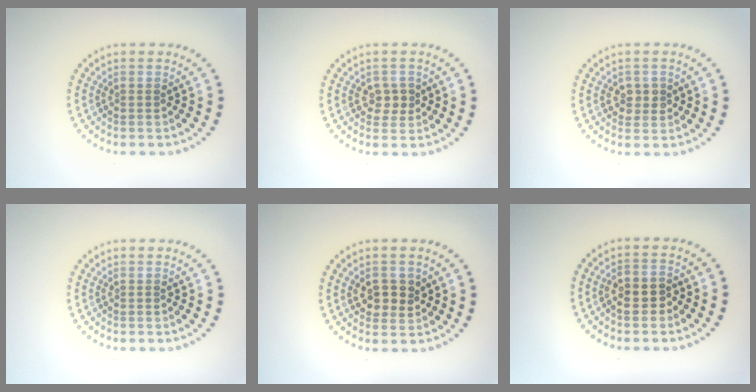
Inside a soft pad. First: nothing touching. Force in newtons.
{"total": 1.8, "press": 1.8, "slide": 0.5}
{"total": 1.8, "press": 1.8, "slide": 0.1}
{"total": 0.0}
{"total": 2.5, "press": 2.4, "slide": 0.6}
{"total": 2.6, "press": 2.5, "slide": 0.8}